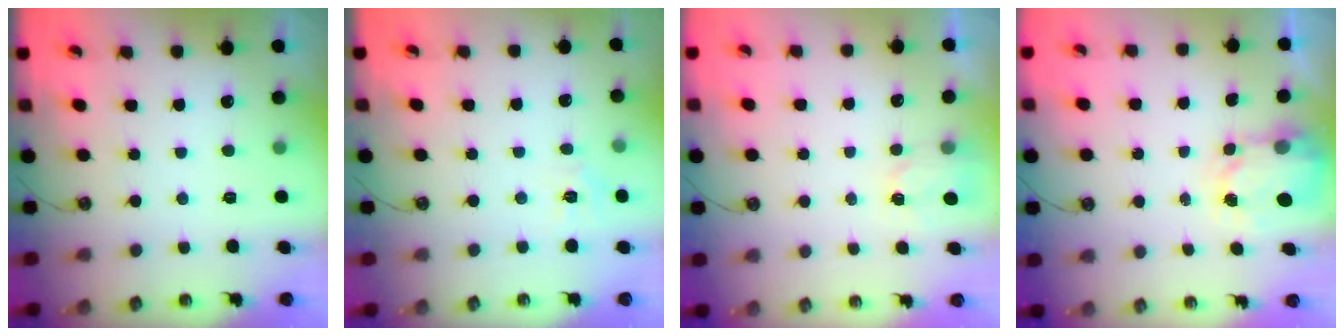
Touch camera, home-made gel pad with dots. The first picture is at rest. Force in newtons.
{"total": 5.2, "press": 5.1, "slide": 0.6}
{"total": 2.7, "press": 2.7, "slide": 0.4}
{"total": 4.4, "press": 4.4, "slide": 0.2}